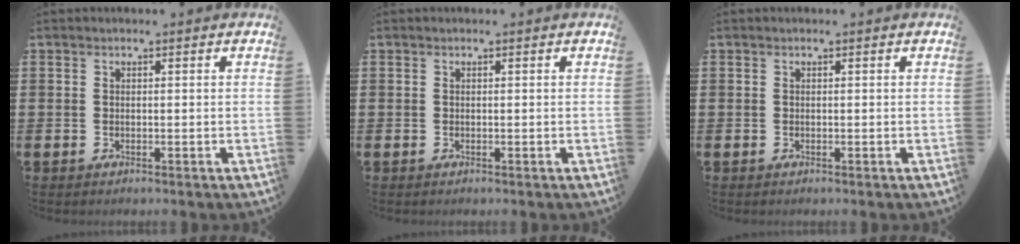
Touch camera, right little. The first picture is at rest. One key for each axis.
{"total": 0.0}
{"total": 0.0}